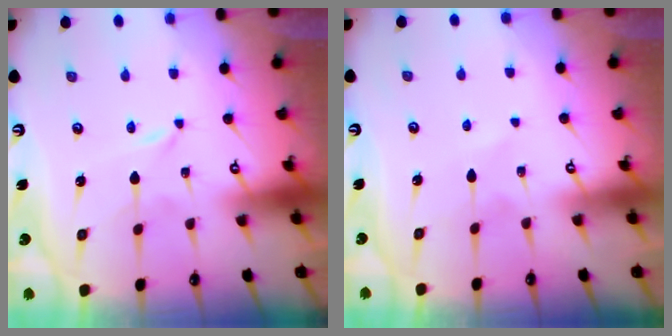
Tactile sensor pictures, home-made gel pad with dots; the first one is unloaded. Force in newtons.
{"total": 3.8, "press": 3.8, "slide": 0.4}